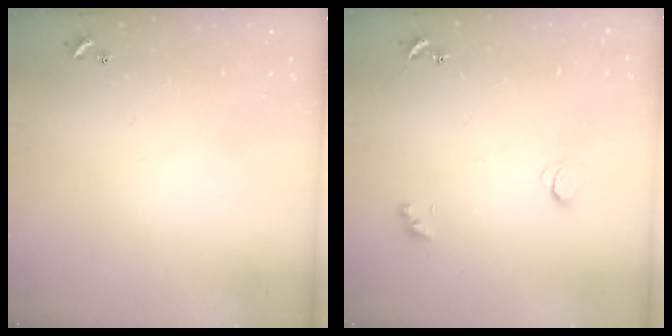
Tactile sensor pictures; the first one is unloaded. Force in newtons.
{"total": 1.7, "press": 1.7, "slide": 0.3}